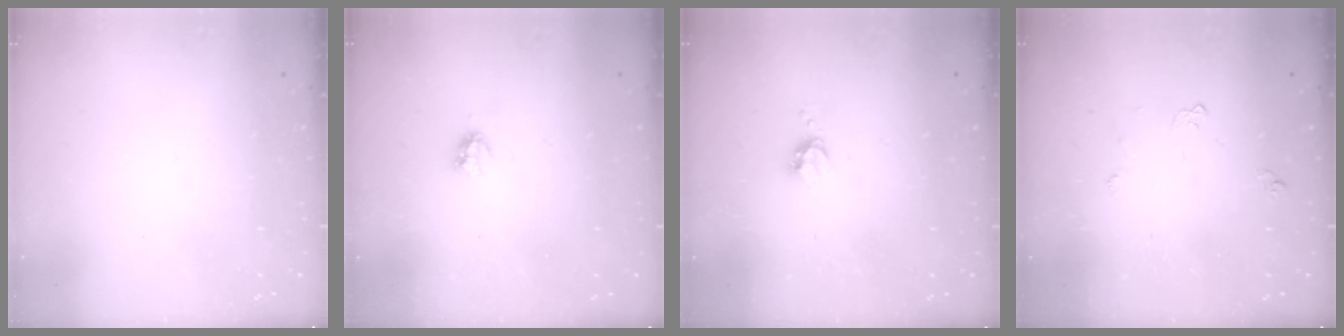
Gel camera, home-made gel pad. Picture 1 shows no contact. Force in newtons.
{"total": 2.9, "press": 2.9, "slide": 0.5}
{"total": 3.5, "press": 3.4, "slide": 0.5}
{"total": 3.4, "press": 3.4, "slide": 0.6}